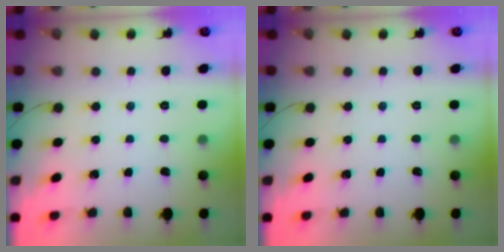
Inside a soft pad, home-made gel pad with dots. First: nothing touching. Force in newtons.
{"total": 0.0}